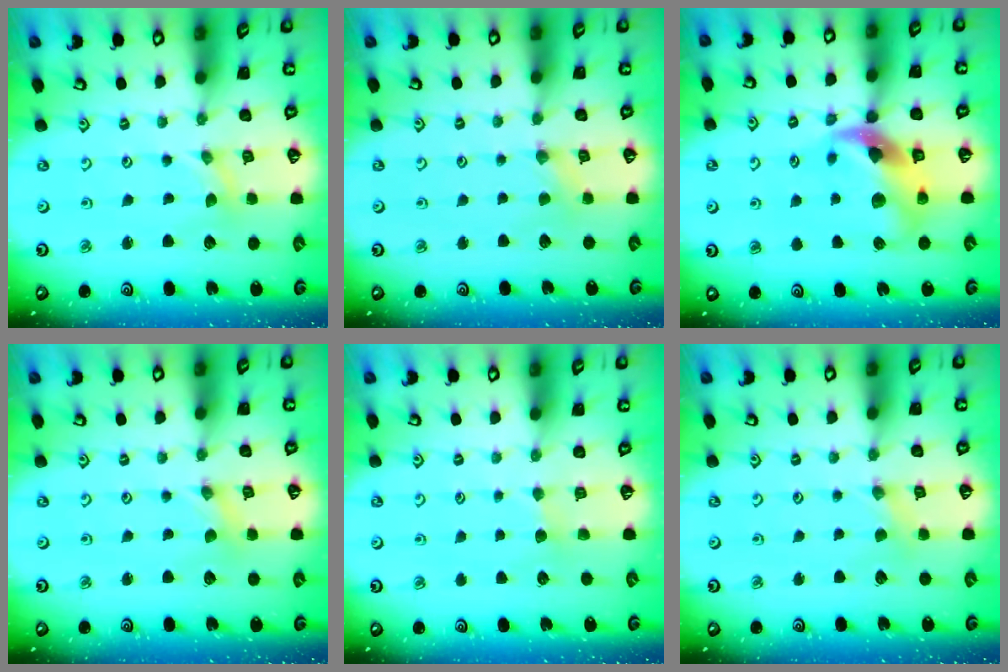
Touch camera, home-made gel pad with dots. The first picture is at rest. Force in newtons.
{"total": 1.8, "press": 1.8, "slide": 0.3}
{"total": 12.4, "press": 12.2, "slide": 2.2}
{"total": 0.0}
{"total": 2.9, "press": 2.9, "slide": 0.4}
{"total": 1.7, "press": 1.6, "slide": 0.4}